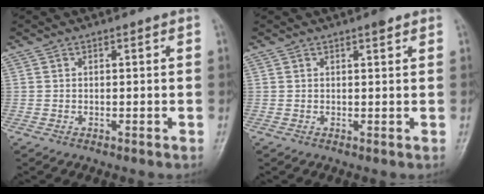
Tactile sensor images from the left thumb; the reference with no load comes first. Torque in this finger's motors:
{"motor_torque": [0.48, 0.06, 0.21, -0.29, 0.00]}